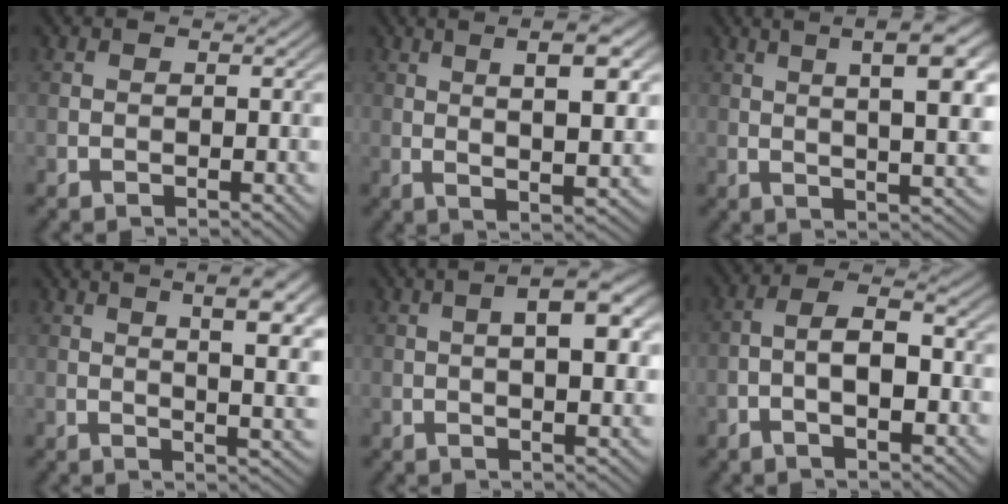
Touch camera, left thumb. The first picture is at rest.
{"total": 10.5, "force": [3.6, 2.8, 9.5], "torque": [-0.138, 0.010, 0.057]}
{"total": 11.5, "force": [4.1, 3.0, 10.4], "torque": [-0.137, 0.017, 0.062]}
{"total": 12.0, "force": [4.6, 3.6, 10.4], "torque": [-0.126, 0.024, 0.055]}
{"total": 7.4, "force": [1.2, 2.0, 7.0], "torque": [-0.105, 0.008, 0.018]}
{"total": 6.4, "force": [-1.7, 2.3, 5.7], "torque": [-0.107, 0.013, -0.037]}